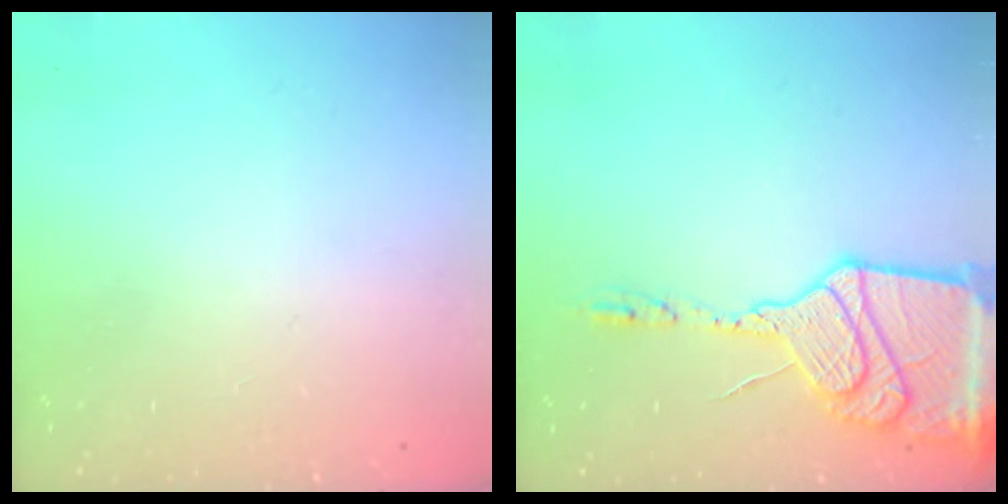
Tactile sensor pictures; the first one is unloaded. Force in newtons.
{"total": 24.1, "press": 21.5, "slide": 10.8}